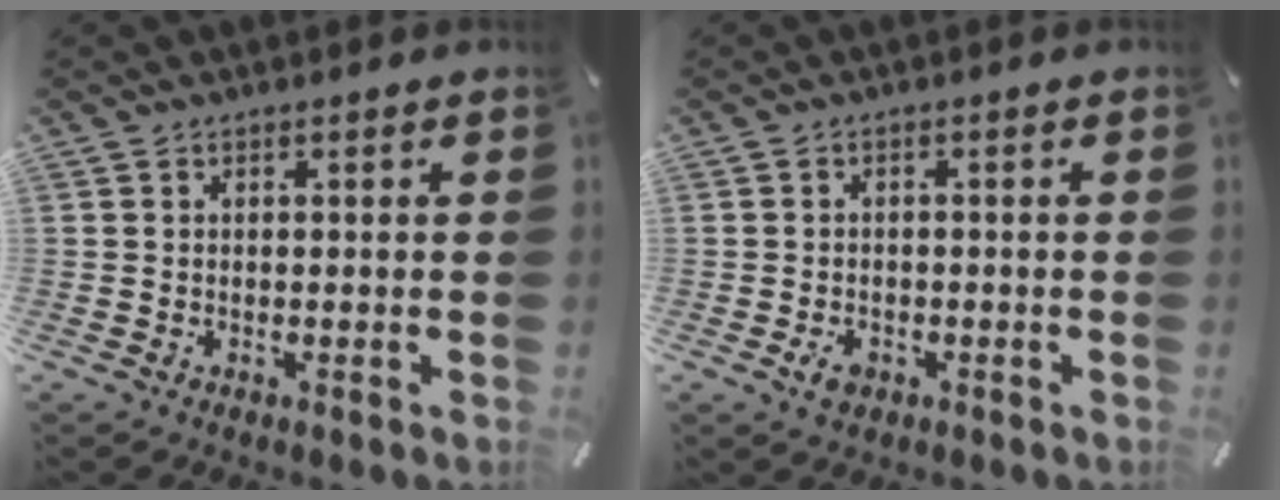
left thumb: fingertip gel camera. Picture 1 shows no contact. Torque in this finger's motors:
{"motor_torque": [0.11, 1.38, 0.10, 0.14, 0.06]}